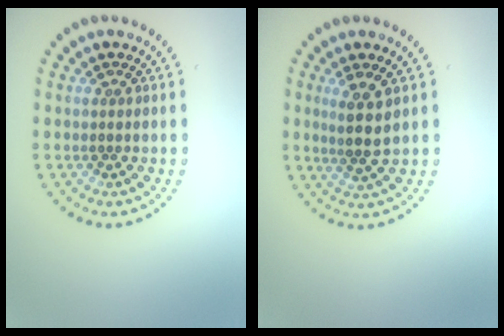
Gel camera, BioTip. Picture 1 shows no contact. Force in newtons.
{"total": 2.7, "press": 2.2, "slide": 1.5}